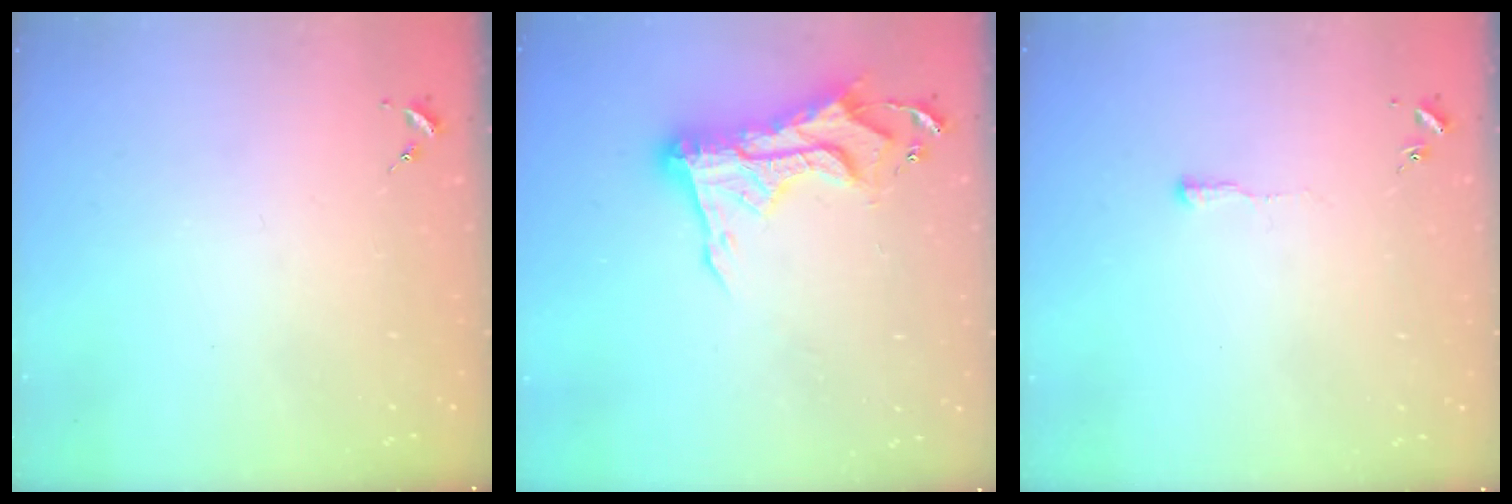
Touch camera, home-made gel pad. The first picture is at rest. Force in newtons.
{"total": 16.4, "press": 16.4, "slide": 1.3}
{"total": 4.4, "press": 4.4, "slide": 0.5}